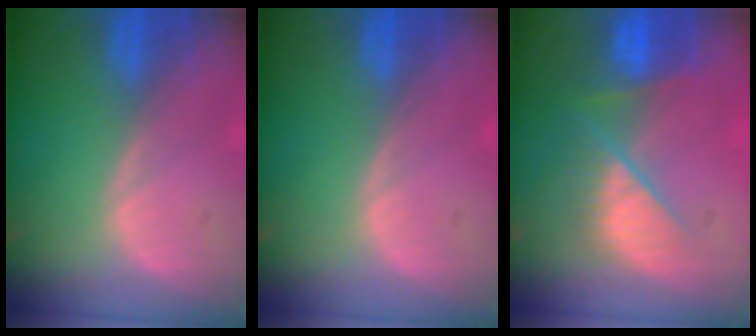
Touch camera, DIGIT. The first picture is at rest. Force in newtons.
{"total": 0.0}
{"total": 9.4, "press": 7.9, "slide": 5.0}